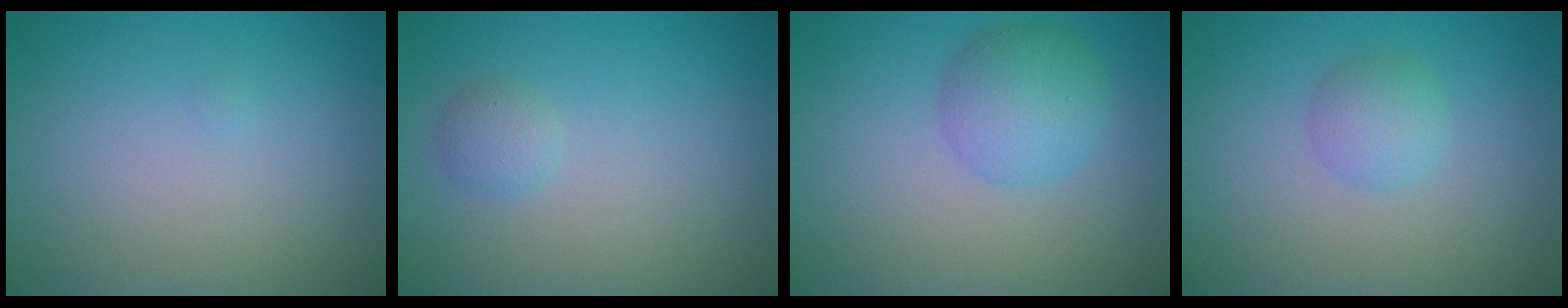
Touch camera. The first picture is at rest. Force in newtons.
{"total": 1.3, "press": 1.3, "slide": 0.1}
{"total": 3.7, "press": 3.7, "slide": 0.2}
{"total": 2.1, "press": 2.1, "slide": 0.0}